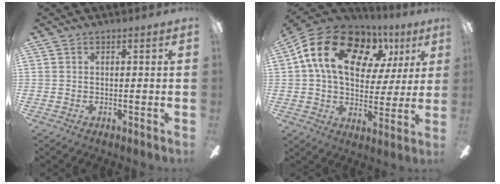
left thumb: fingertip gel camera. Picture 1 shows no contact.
{"total": 19.2, "force": [8.2, 12.4, 12.2], "torque": [-0.211, -0.015, 0.145]}